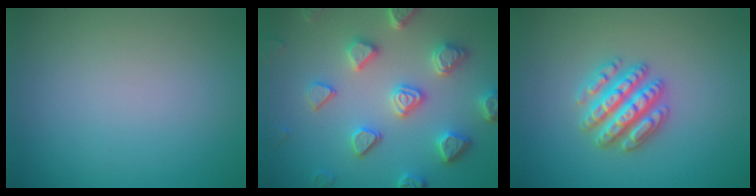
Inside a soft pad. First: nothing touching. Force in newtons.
{"total": 5.5, "press": 4.9, "slide": 2.5}
{"total": 4.7, "press": 4.6, "slide": 0.9}